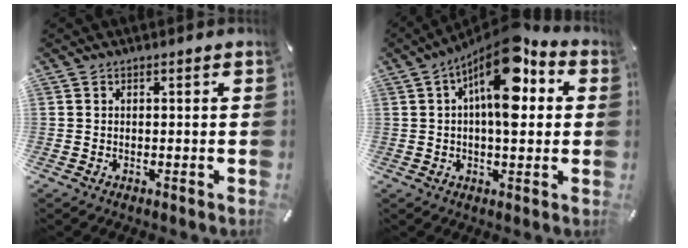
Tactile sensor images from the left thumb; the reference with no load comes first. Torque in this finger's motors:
{"motor_torque": [1.96, 3.05, 2.43, -0.34, 0.32]}